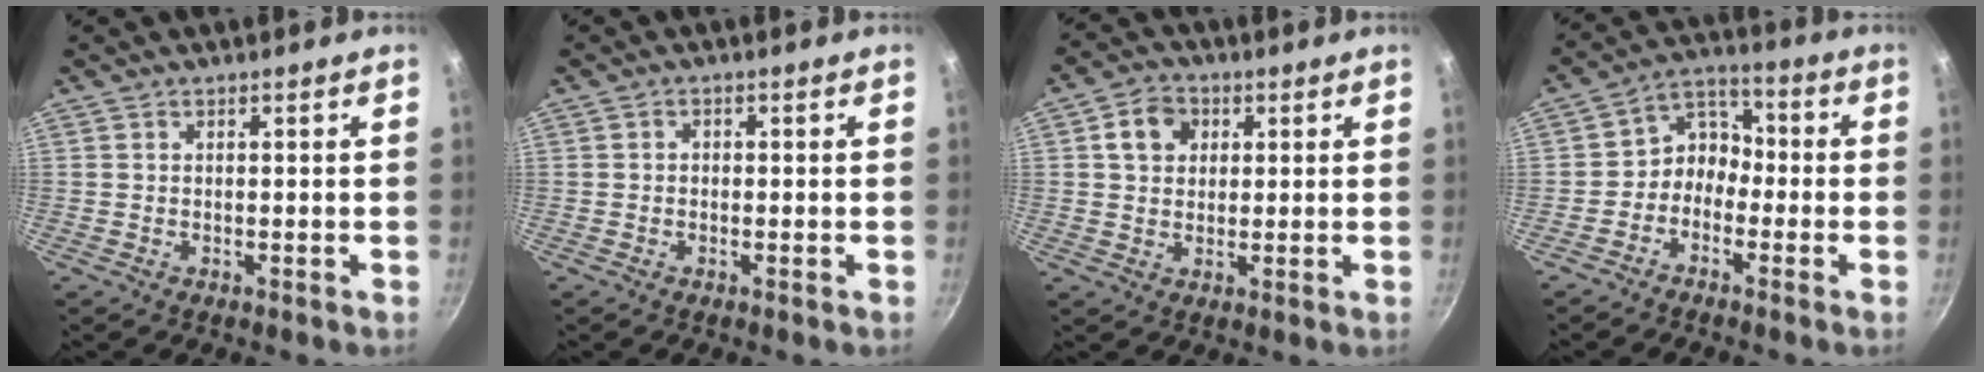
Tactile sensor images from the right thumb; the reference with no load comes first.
{"total": 1.0, "force": [-0.2, 0.9, 0.4], "torque": [-0.005, 0.004, -0.007]}
{"total": 6.4, "force": [1.9, 5.3, 3.2], "torque": [-0.032, 0.009, 0.024]}
{"total": 6.7, "force": [-2.3, 5.4, 3.1], "torque": [-0.019, 0.045, -0.062]}